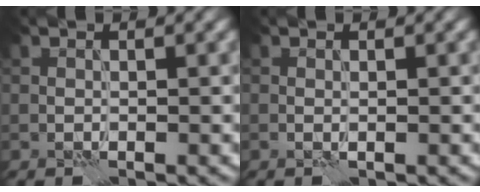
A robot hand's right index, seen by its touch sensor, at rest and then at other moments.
{"total": 0.0}